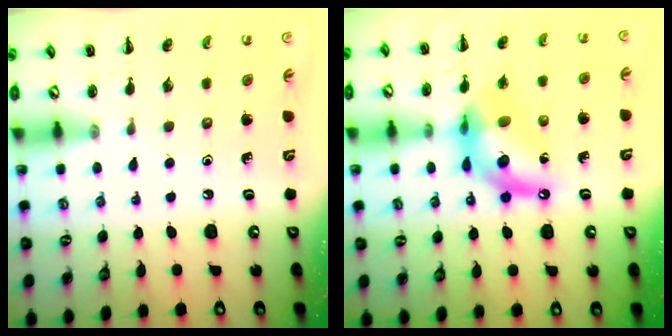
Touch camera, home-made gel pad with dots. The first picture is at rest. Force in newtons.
{"total": 13.1, "press": 12.6, "slide": 3.6}